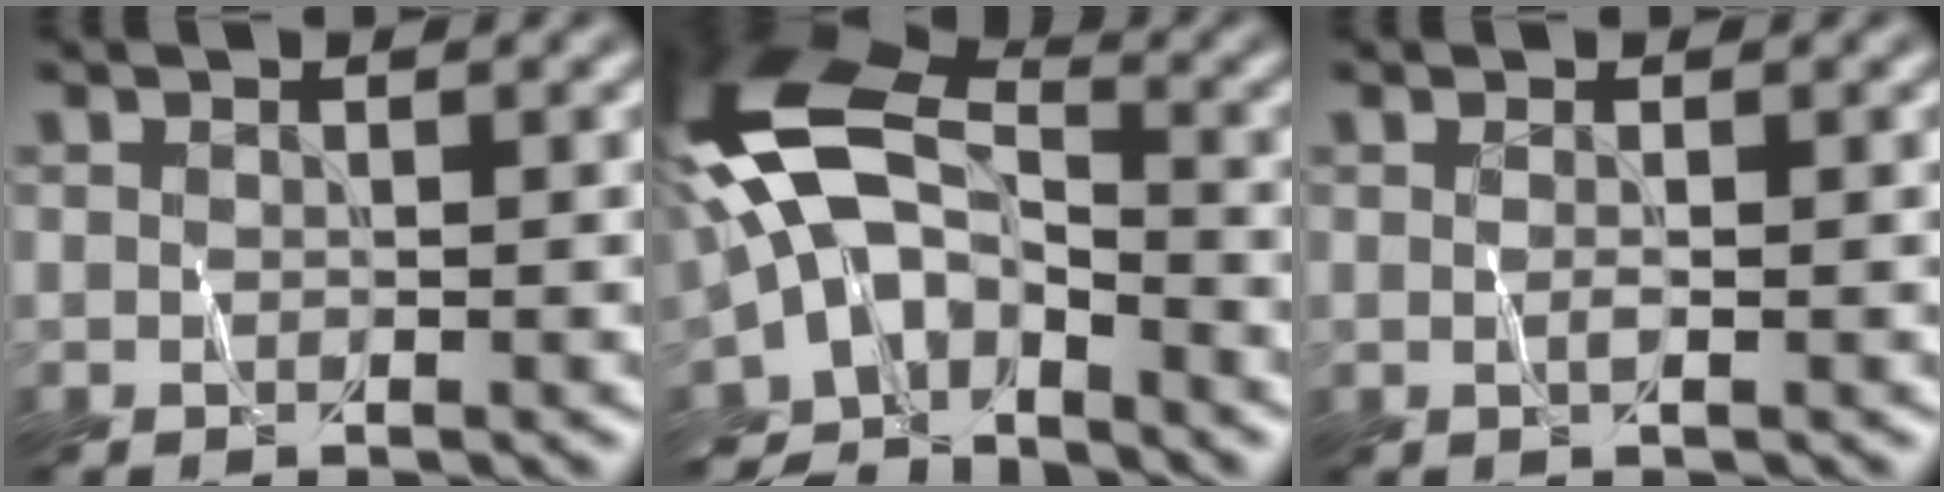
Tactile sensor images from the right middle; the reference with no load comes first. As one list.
[{"total": 10.6, "force": [-5.1, 5.6, 7.3], "torque": [-0.140, 0.011, -0.106]}, {"total": 0.6, "force": [0.1, 0.2, 0.6], "torque": [-0.010, 0.003, 0.001]}]